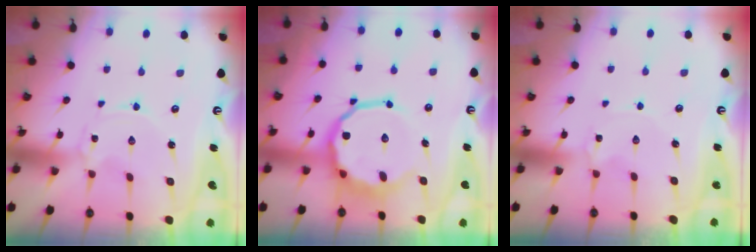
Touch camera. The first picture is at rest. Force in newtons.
{"total": 12.4, "press": 11.9, "slide": 3.5}
{"total": 1.6, "press": 1.6, "slide": 0.3}